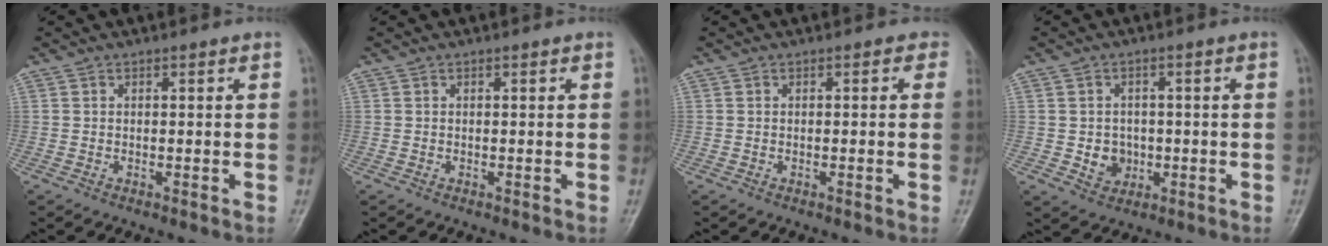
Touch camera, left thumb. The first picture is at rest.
{"total": 0.0}
{"total": 1.1, "force": [0.1, 1.0, 0.6], "torque": [0.015, 0.006, -0.013]}
{"total": 4.8, "force": [-0.7, 4.3, 2.0], "torque": [-0.007, 0.005, -0.007]}